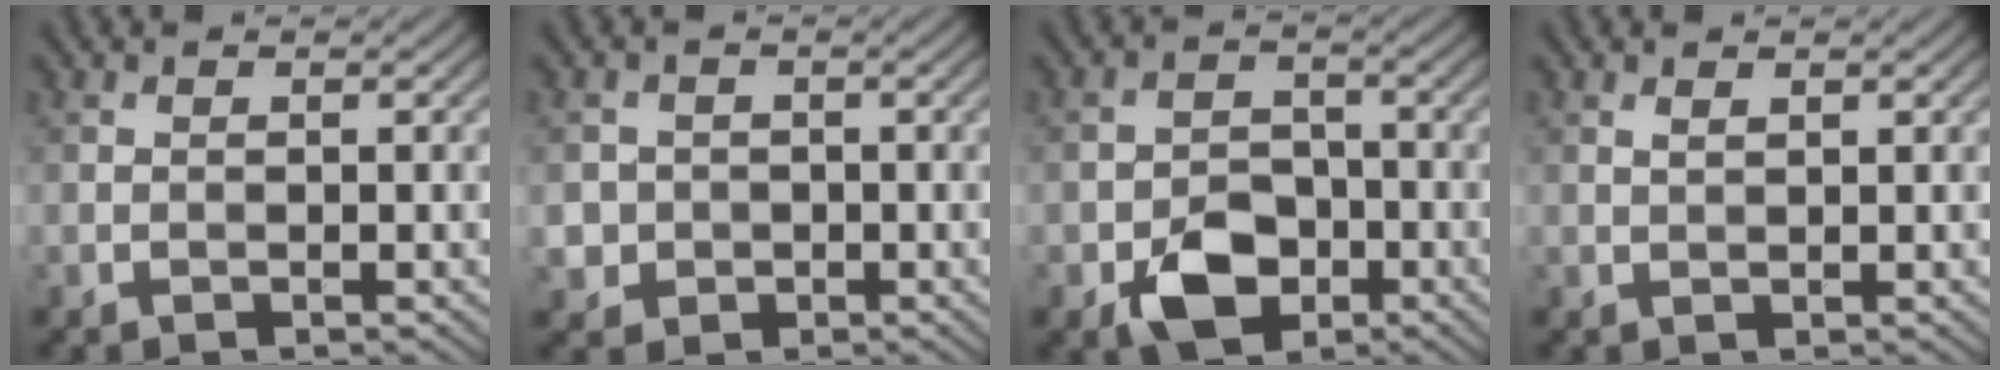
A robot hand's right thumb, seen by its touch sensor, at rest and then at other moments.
{"total": 2.8, "force": [-0.6, 2.7, 0.4], "torque": [-0.008, -0.009, -0.019]}
{"total": 6.1, "force": [-3.0, 4.1, 3.3], "torque": [-0.059, -0.009, -0.059]}
{"total": 0.8, "force": [0.6, 0.0, 0.4], "torque": [-0.013, 0.002, 0.013]}